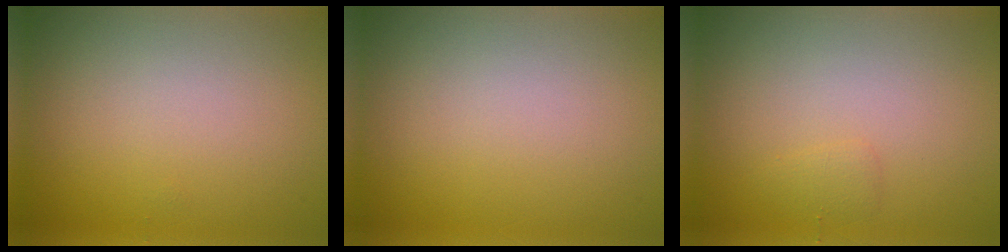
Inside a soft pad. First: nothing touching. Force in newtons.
{"total": 0.0}
{"total": 0.8, "press": 0.8, "slide": 0.0}